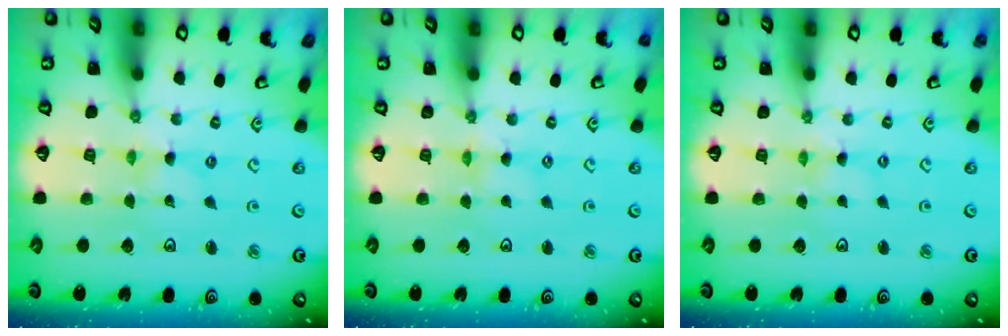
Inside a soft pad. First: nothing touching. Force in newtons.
{"total": 0.6, "press": 0.6, "slide": 0.1}
{"total": 0.0}